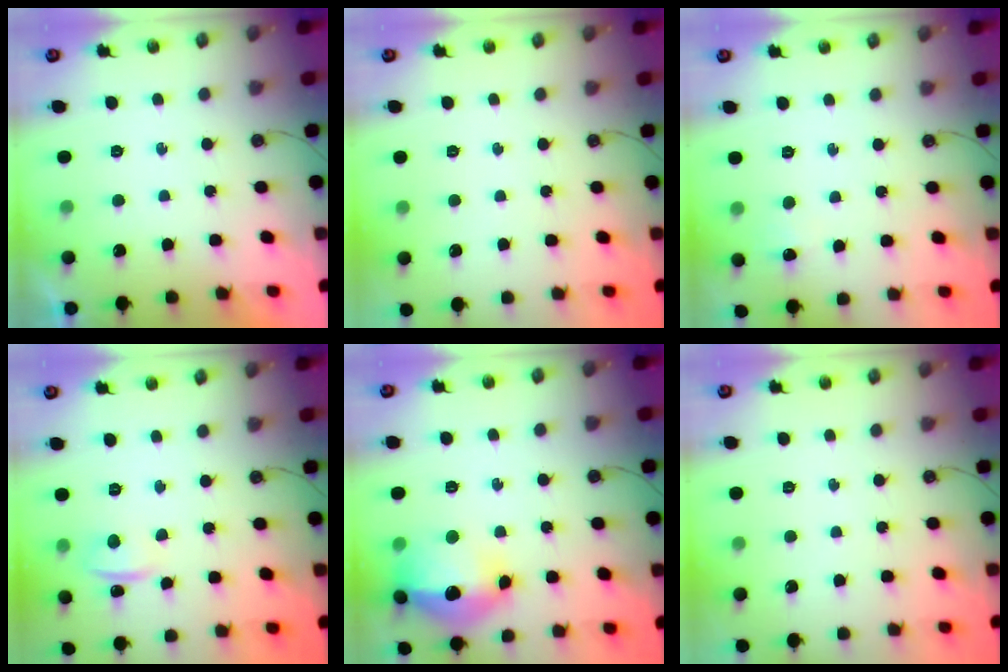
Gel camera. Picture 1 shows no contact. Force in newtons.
{"total": 0.0}
{"total": 3.6, "press": 3.6, "slide": 0.6}
{"total": 1.6, "press": 1.2, "slide": 1.0}
{"total": 17.1, "press": 17.1, "slide": 1.5}
{"total": 0.0}